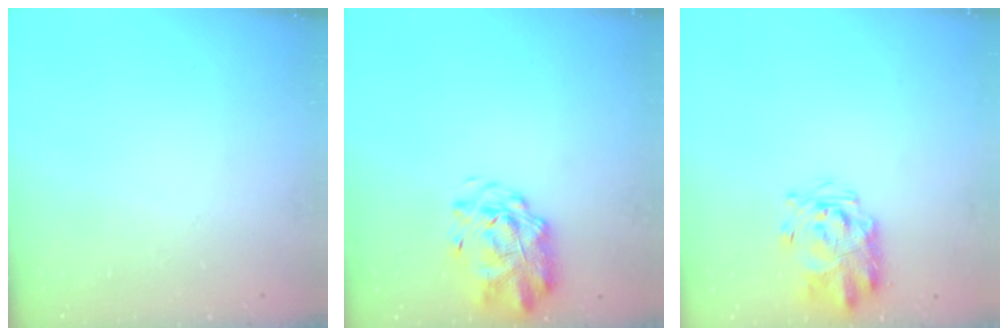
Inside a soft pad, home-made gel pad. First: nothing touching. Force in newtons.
{"total": 2.6, "press": 2.2, "slide": 1.3}
{"total": 3.6, "press": 3.3, "slide": 1.5}